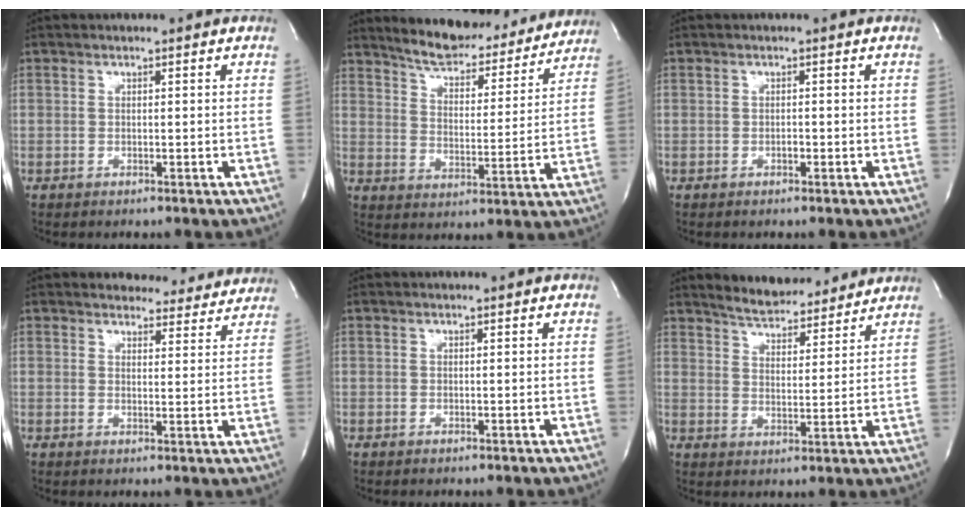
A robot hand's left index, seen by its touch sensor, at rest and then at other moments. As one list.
[{"total": 17.0, "force": [15.7, 4.0, 5.1], "torque": [-0.062, -0.013, 0.216]}, {"total": 0.5, "force": [-0.4, 0.2, 0.3], "torque": [-0.006, -0.001, -0.007]}, {"total": 9.4, "force": [8.9, 2.8, 1.1], "torque": [0.008, -0.010, 0.090]}, {"total": 0.0}, {"total": 10.1, "force": [9.4, 2.3, 2.8], "torque": [-0.043, 0.003, 0.141]}]